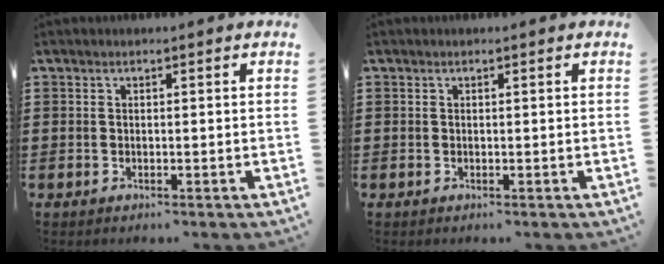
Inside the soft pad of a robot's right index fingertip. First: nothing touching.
{"total": 0.0}